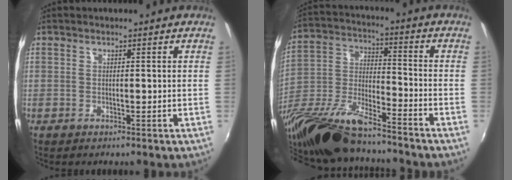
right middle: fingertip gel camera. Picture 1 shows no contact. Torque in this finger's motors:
{"motor_torque": [0.67, -1.47, 0.64, 0.21]}